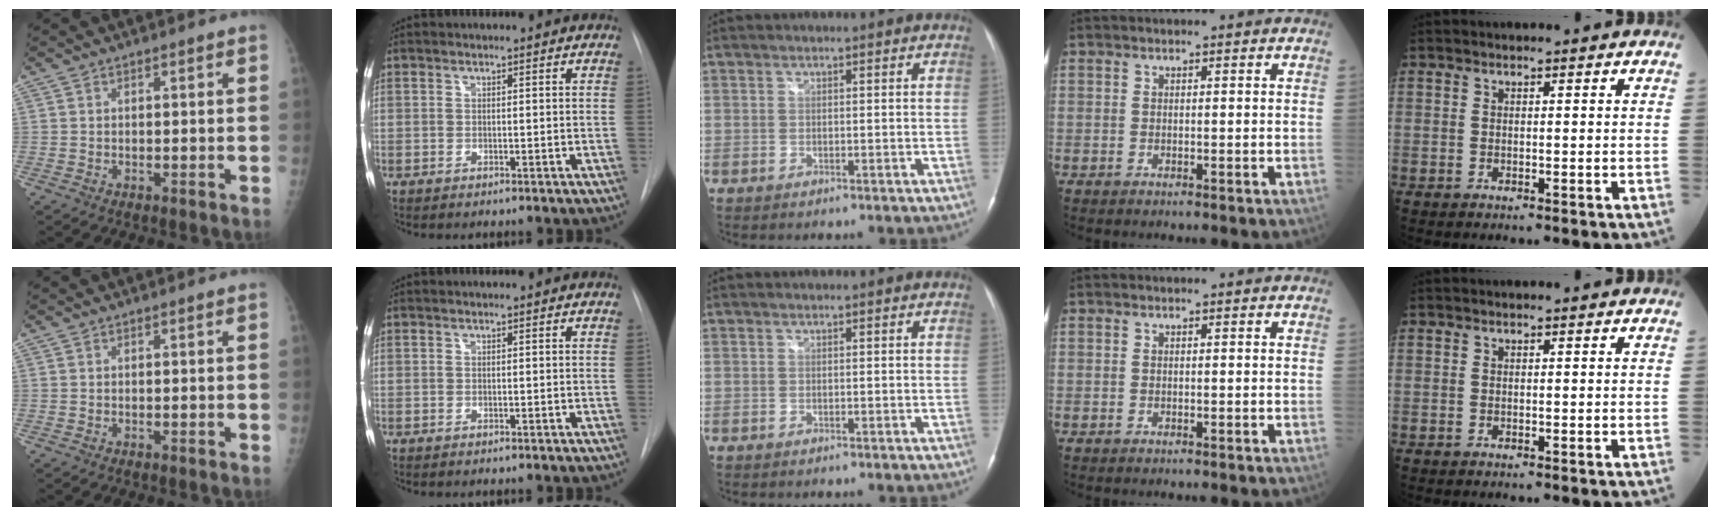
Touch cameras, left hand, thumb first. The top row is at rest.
{}